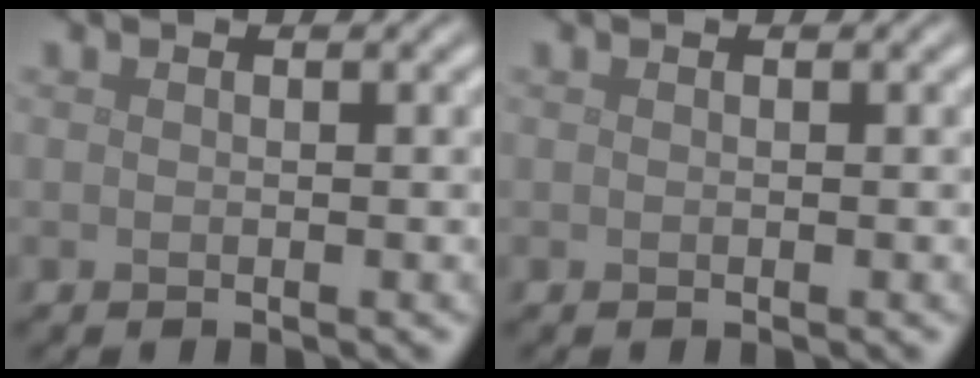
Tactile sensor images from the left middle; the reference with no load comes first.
{"total": 0.0}